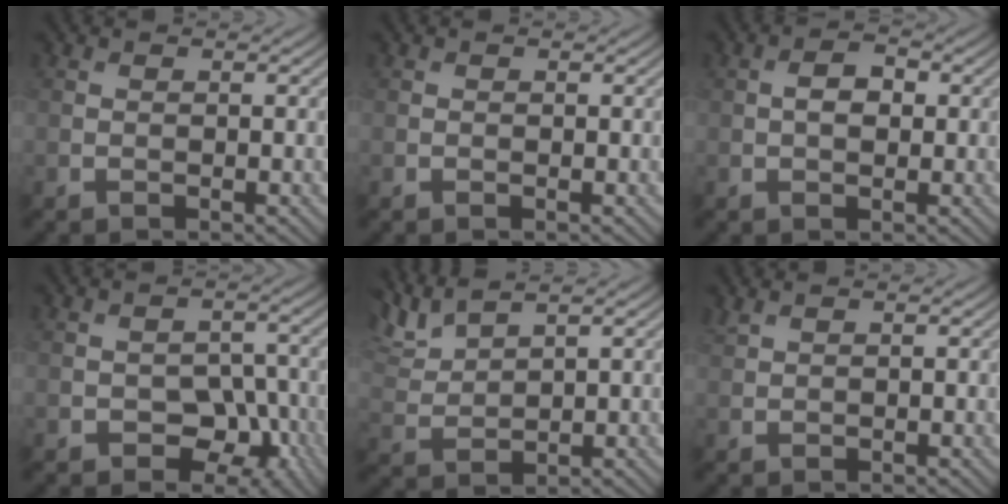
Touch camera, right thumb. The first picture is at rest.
{"total": 0.0}
{"total": 2.8, "force": [0.2, 1.7, 2.2], "torque": [-0.041, 0.002, 0.002]}
{"total": 5.9, "force": [-2.5, 4.0, 3.6], "torque": [-0.048, -0.006, -0.043]}
{"total": 5.1, "force": [4.1, 1.1, 2.9], "torque": [-0.082, 0.016, 0.091]}
{"total": 1.1, "force": [1.0, 0.1, 0.4], "torque": [-0.018, 0.006, 0.024]}